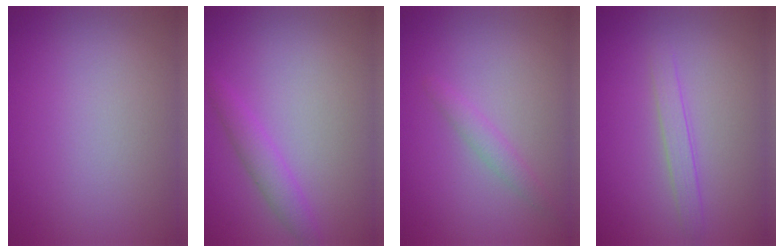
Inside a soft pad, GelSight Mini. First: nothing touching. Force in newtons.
{"total": 2.0, "press": 2.0, "slide": 0.2}
{"total": 1.5, "press": 1.5, "slide": 0.1}
{"total": 1.6, "press": 1.6, "slide": 0.1}